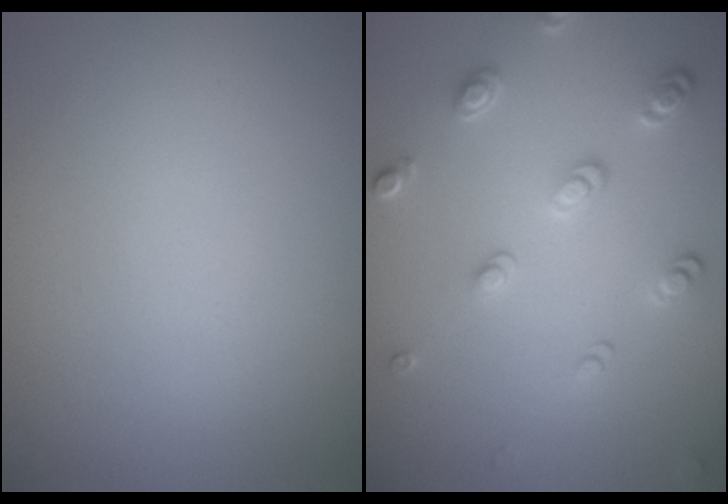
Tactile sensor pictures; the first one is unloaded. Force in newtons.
{"total": 2.6, "press": 2.5, "slide": 0.7}